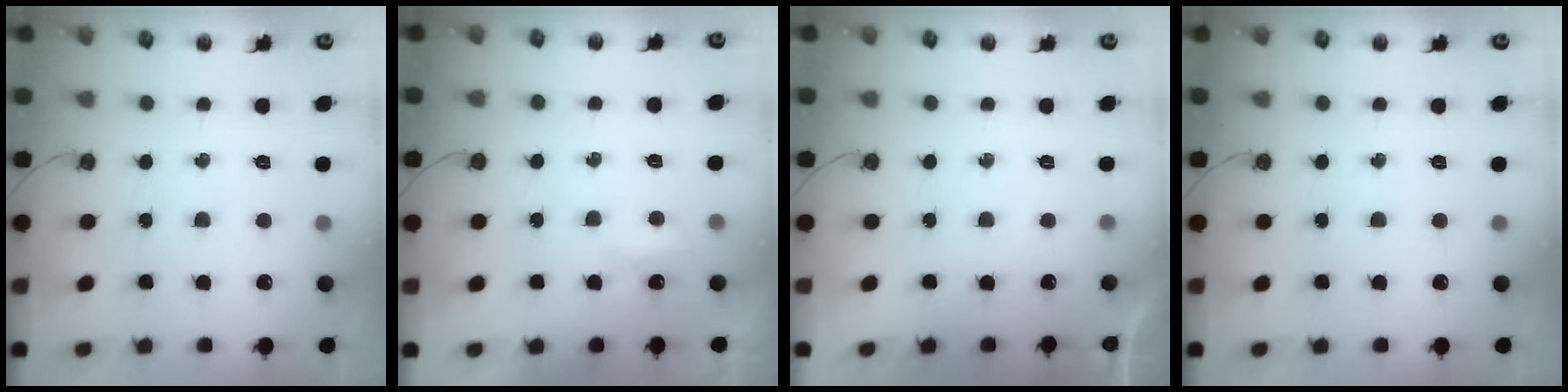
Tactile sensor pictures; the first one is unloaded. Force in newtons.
{"total": 2.9, "press": 2.8, "slide": 0.6}
{"total": 0.0}
{"total": 0.0}